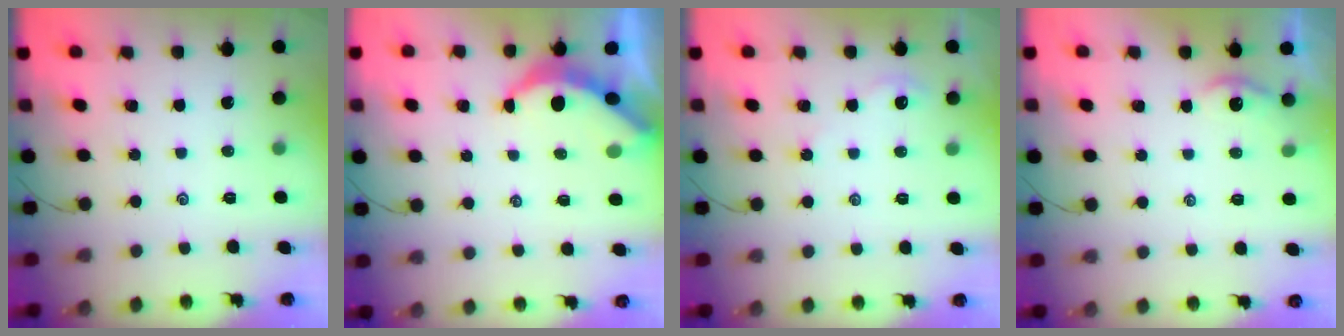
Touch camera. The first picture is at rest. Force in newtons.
{"total": 5.4, "press": 5.4, "slide": 0.4}
{"total": 4.0, "press": 4.0, "slide": 0.4}
{"total": 3.0, "press": 3.0, "slide": 0.5}